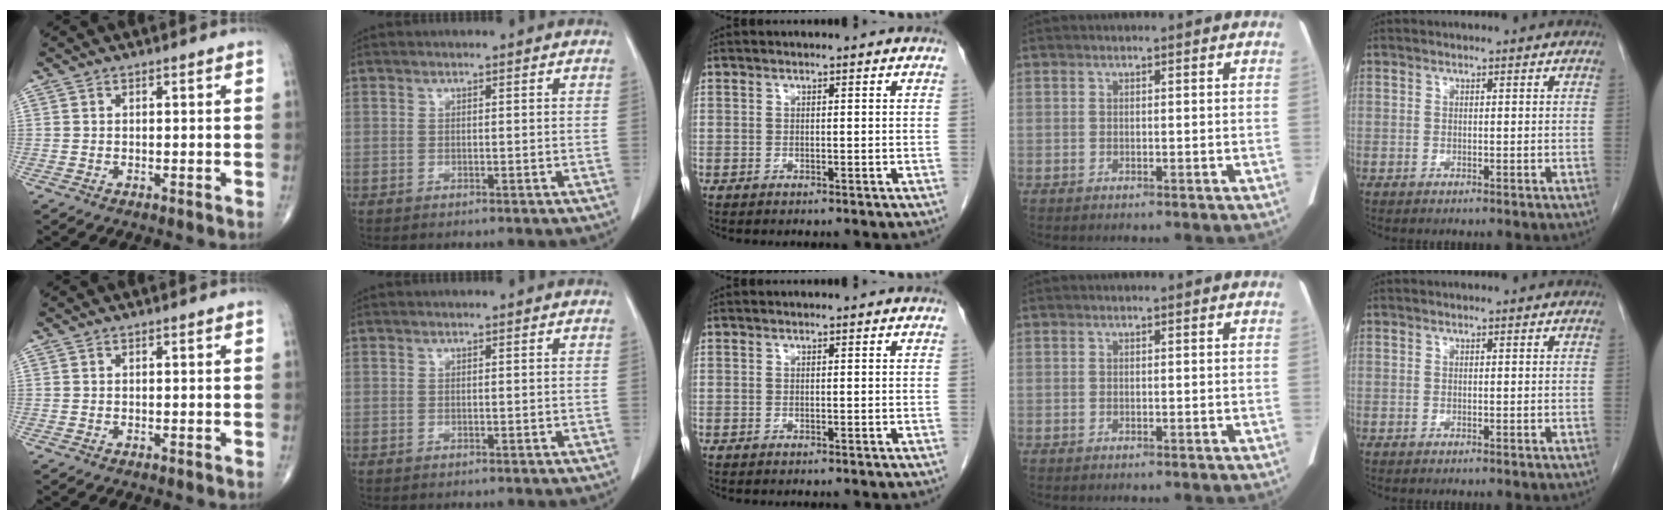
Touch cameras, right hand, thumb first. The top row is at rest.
{}